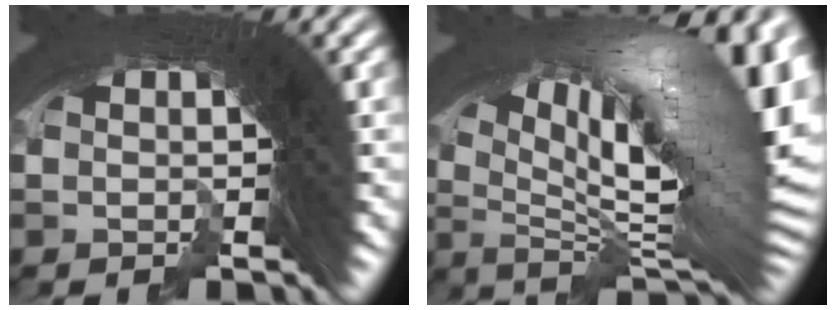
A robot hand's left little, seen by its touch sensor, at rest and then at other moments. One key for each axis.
{"total": 15.8, "fx": -0.1, "fy": 7.4, "fz": 14.0, "tx": -0.182, "ty": 0.000, "tz": -0.005}